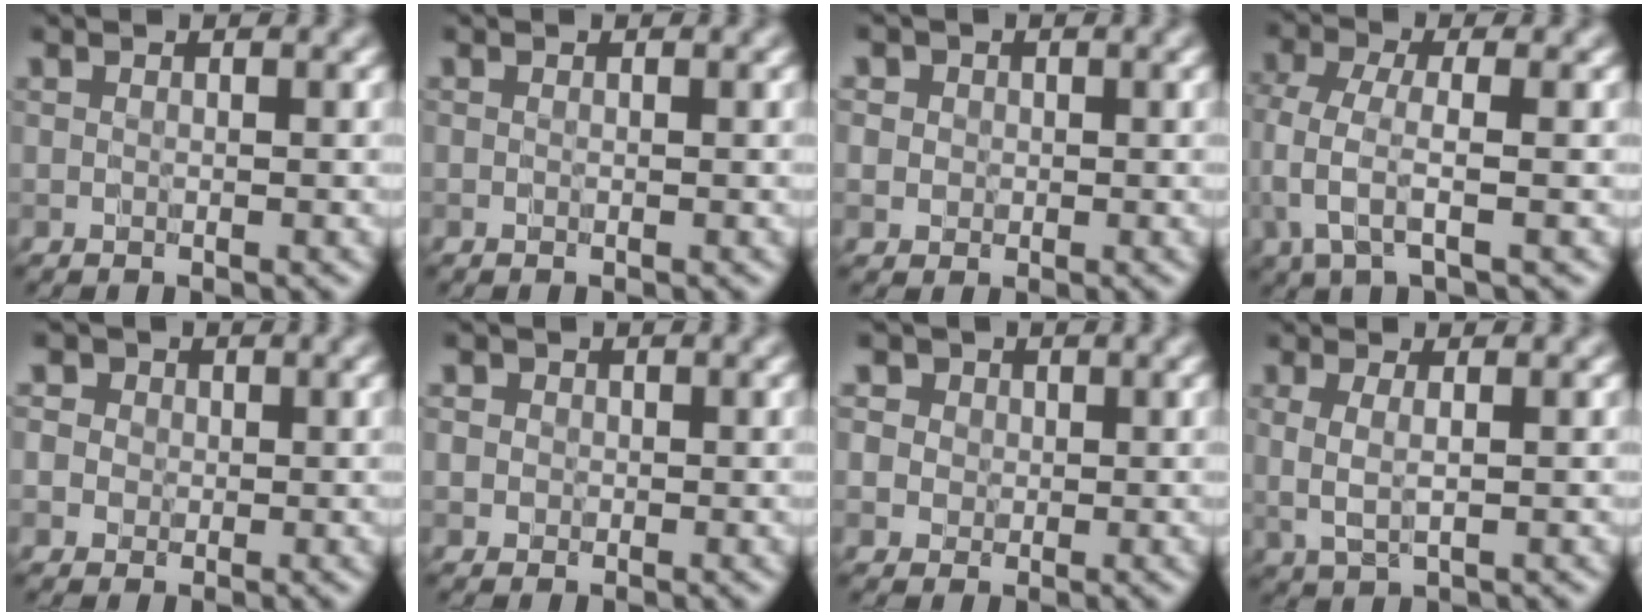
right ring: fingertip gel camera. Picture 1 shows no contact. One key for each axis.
{"total": 0.0}
{"total": 2.0, "fx": 0.7, "fy": 1.8, "fz": 0.5, "tx": 0.002, "ty": 0.006, "tz": 0.009}
{"total": 3.1, "fx": -0.9, "fy": 1.0, "fz": 2.8, "tx": -0.066, "ty": -0.002, "tz": -0.022}
{"total": 4.1, "fx": 1.7, "fy": 3.4, "fz": 1.3, "tx": -0.002, "ty": 0.021, "tz": 0.005}
{"total": 1.6, "fx": 0.3, "fy": 1.5, "fz": 0.3, "tx": 0.018, "ty": 0.007, "tz": -0.007}
{"total": 4.4, "fx": 2.2, "fy": 3.6, "fz": 1.5, "tx": -0.012, "ty": 0.011, "tz": 0.019}
{"total": 1.6, "fx": 0.2, "fy": 0.4, "fz": 1.5, "tx": -0.032, "ty": -0.008, "tz": 0.006}